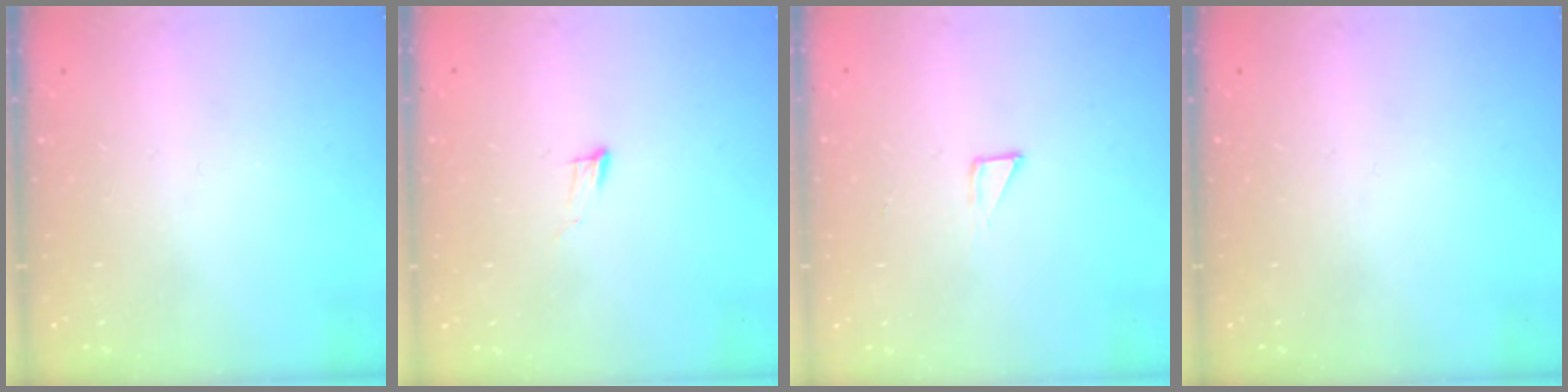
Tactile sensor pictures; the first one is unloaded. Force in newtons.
{"total": 5.2, "press": 5.1, "slide": 1.0}
{"total": 3.3, "press": 3.3, "slide": 0.3}
{"total": 0.0}